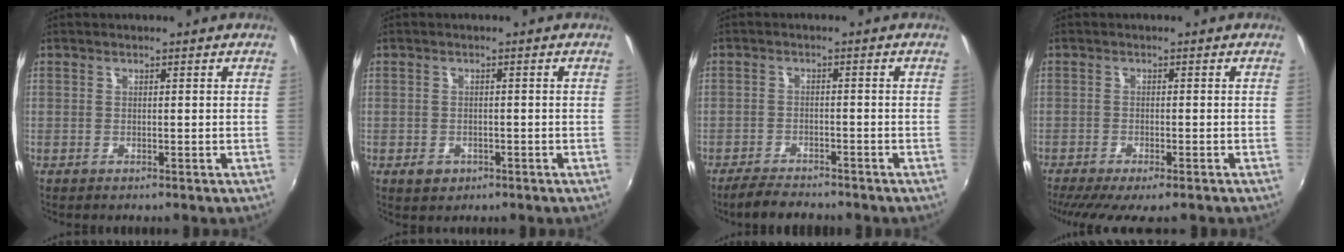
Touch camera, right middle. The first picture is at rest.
{"total": 2.6, "force": [-1.3, 2.0, 1.1], "torque": [-0.022, -0.004, -0.016]}
{"total": 5.5, "force": [-4.9, 1.6, 1.8], "torque": [-0.056, -0.004, -0.081]}
{"total": 9.1, "force": [-7.0, 1.9, 5.5], "torque": [-0.119, -0.041, -0.112]}